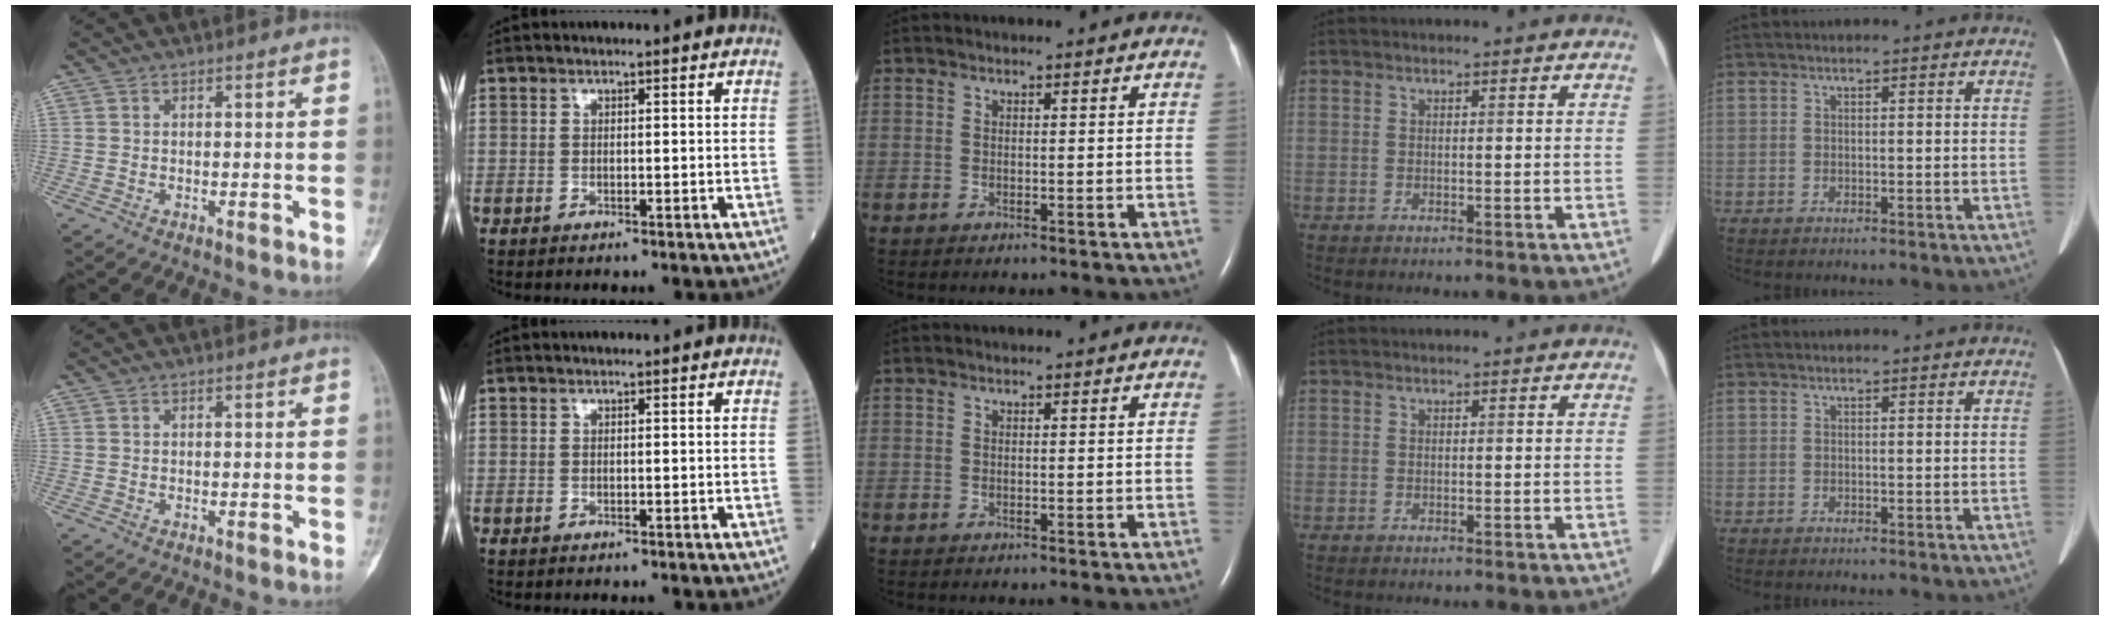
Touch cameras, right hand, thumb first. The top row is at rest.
{}